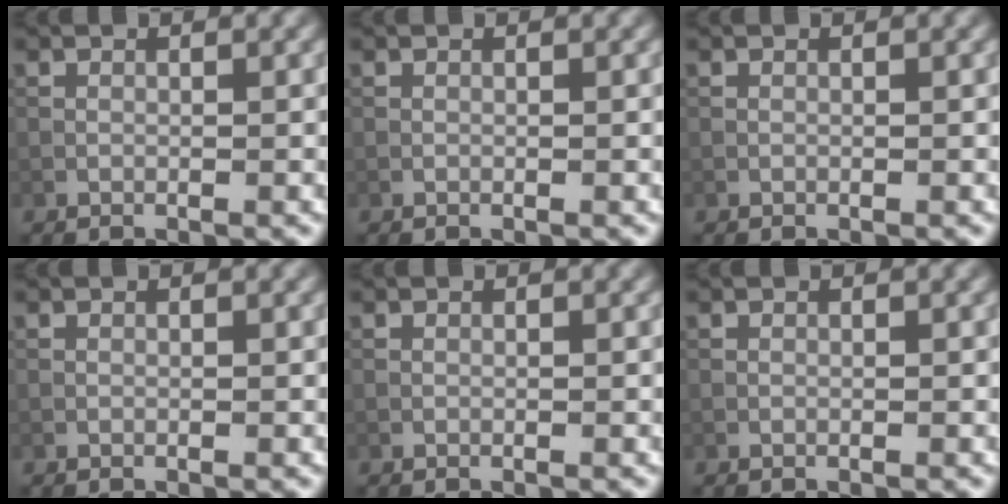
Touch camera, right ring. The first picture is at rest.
{"total": 0.0}
{"total": 0.0}
{"total": 0.0}
{"total": 0.0}
{"total": 0.0}